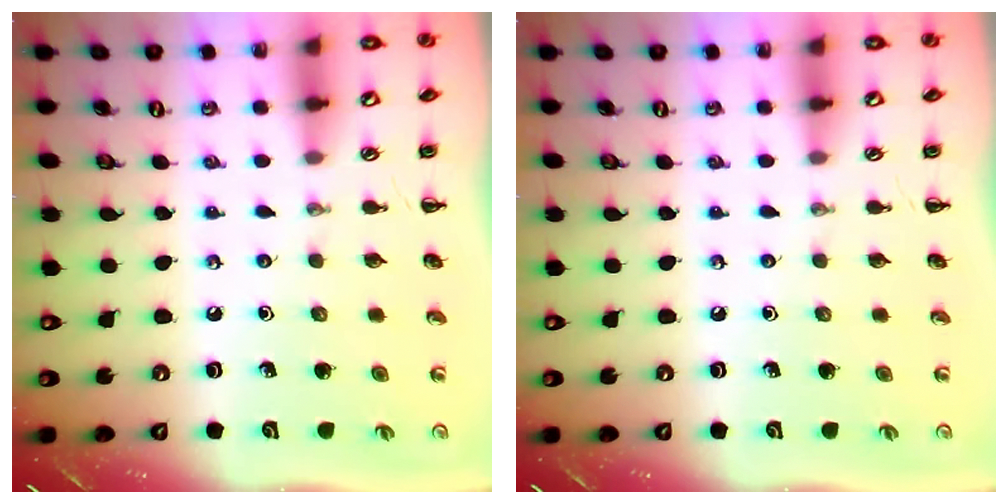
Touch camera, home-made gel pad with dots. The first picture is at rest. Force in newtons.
{"total": 0.0}